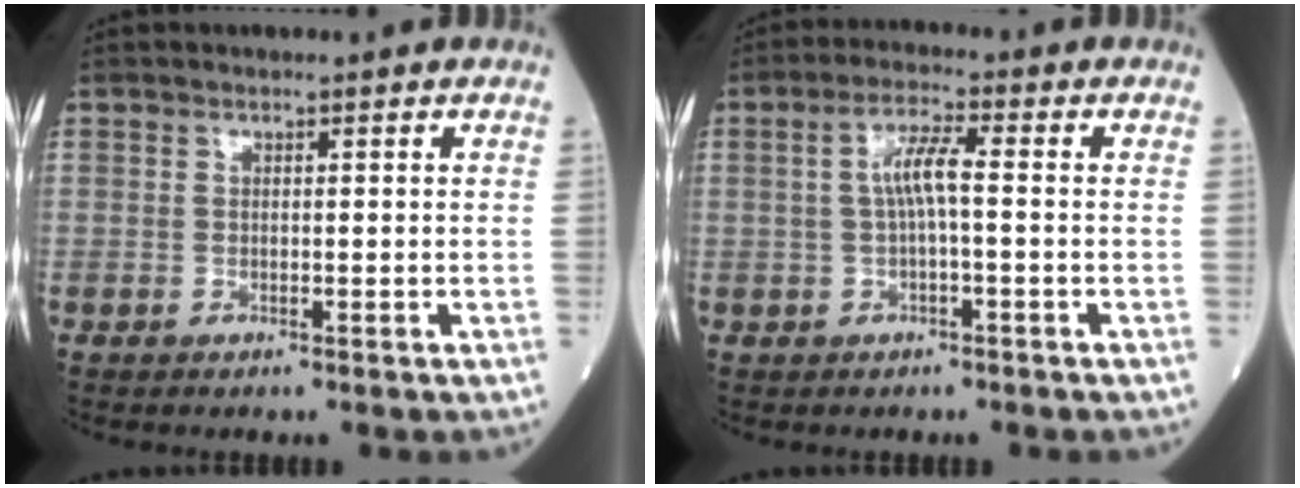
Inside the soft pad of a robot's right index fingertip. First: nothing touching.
{"total": 4.7, "force": [0.1, 0.5, 4.6], "torque": [-0.089, 0.013, 0.001]}